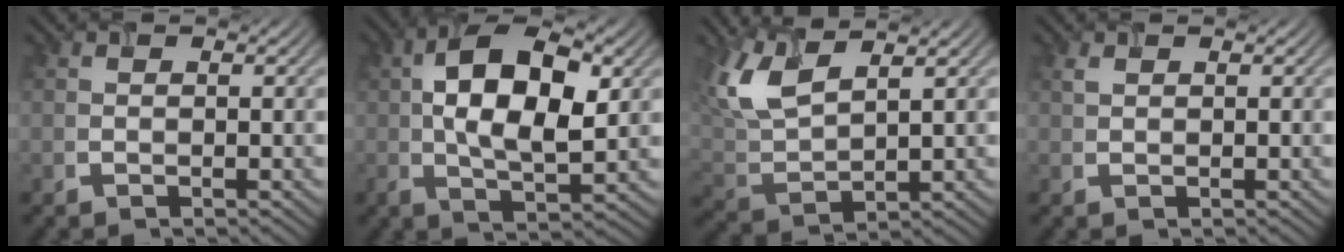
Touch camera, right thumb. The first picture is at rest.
{"total": 12.3, "force": [1.9, 5.9, 10.6], "torque": [-0.189, 0.007, 0.030]}
{"total": 9.0, "force": [5.3, 3.4, 6.5], "torque": [-0.170, 0.009, 0.106]}
{"total": 0.8, "force": [0.5, 0.4, 0.5], "torque": [-0.017, 0.000, 0.012]}